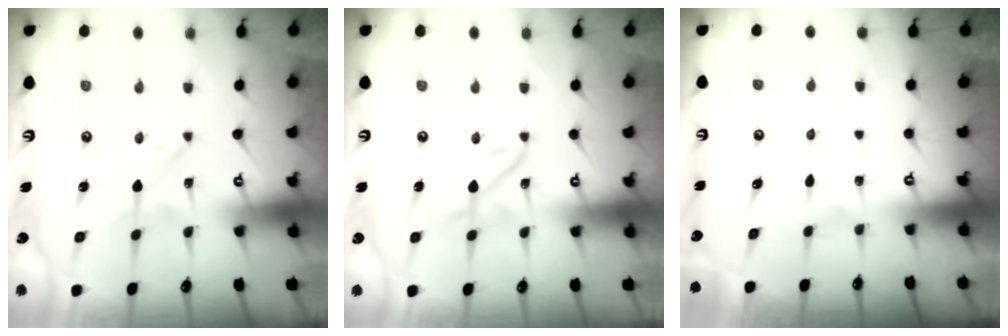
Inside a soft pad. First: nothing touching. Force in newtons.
{"total": 2.6, "press": 2.6, "slide": 0.2}
{"total": 0.0}